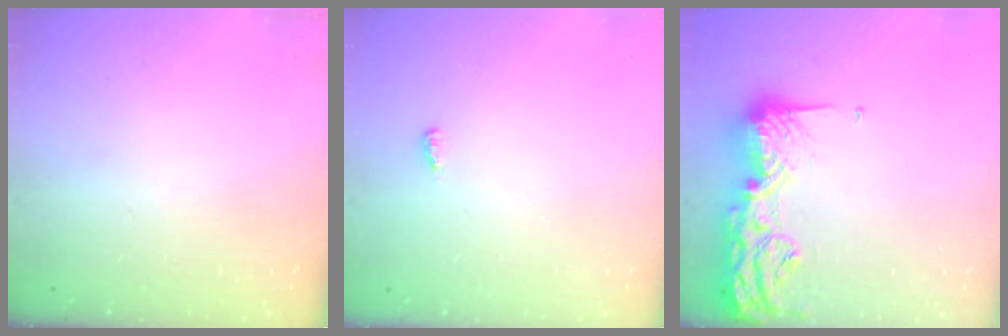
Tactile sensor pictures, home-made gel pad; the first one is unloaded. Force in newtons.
{"total": 2.6, "press": 2.4, "slide": 1.0}
{"total": 17.7, "press": 17.6, "slide": 0.9}